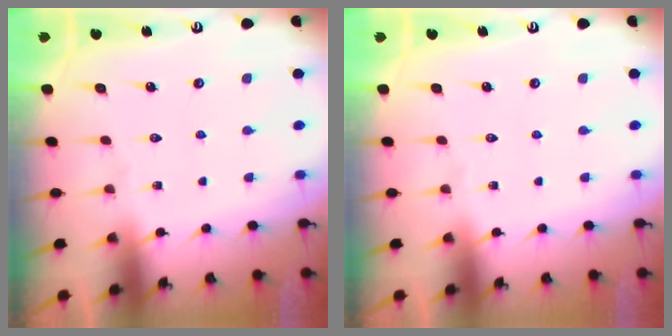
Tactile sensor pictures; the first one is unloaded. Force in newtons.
{"total": 0.0}